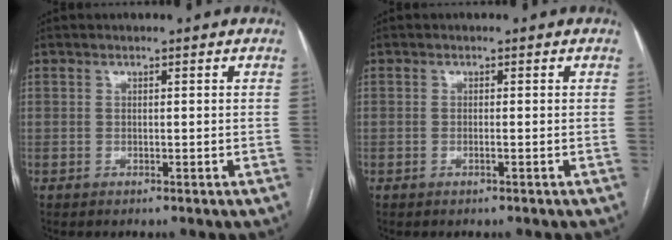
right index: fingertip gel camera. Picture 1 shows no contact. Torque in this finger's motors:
{"motor_torque": [-0.60, 0.72, -0.03, -0.01]}